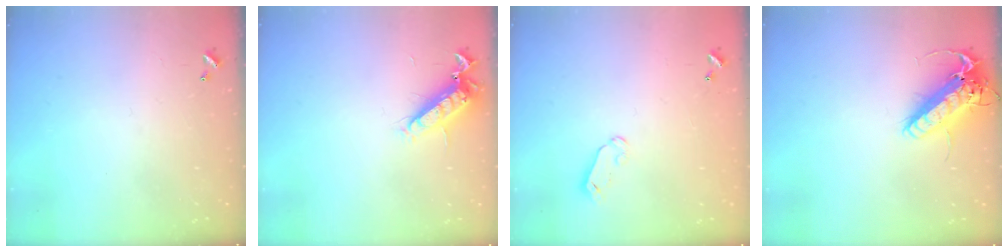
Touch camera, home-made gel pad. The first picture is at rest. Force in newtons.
{"total": 12.5, "press": 12.4, "slide": 1.4}
{"total": 3.9, "press": 3.9, "slide": 0.4}
{"total": 17.1, "press": 16.8, "slide": 3.3}